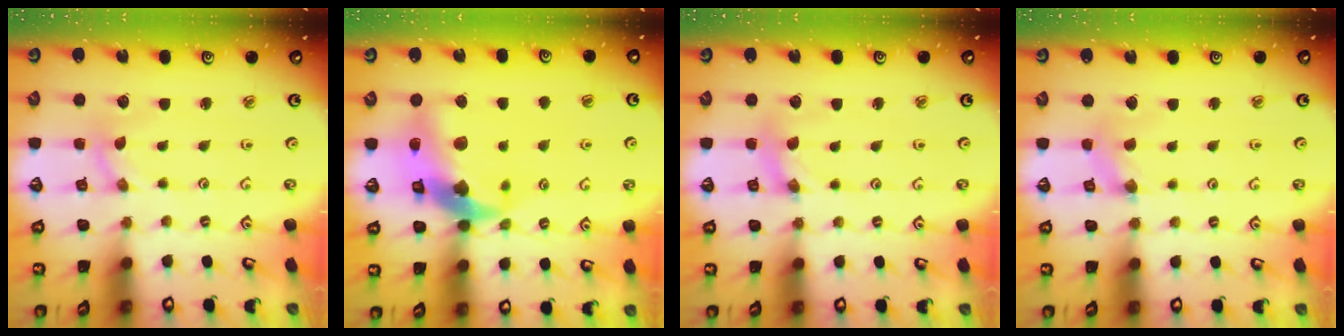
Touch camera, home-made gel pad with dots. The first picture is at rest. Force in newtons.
{"total": 15.5, "press": 15.3, "slide": 2.1}
{"total": 1.7, "press": 1.7, "slide": 0.2}
{"total": 1.0, "press": 1.0, "slide": 0.3}